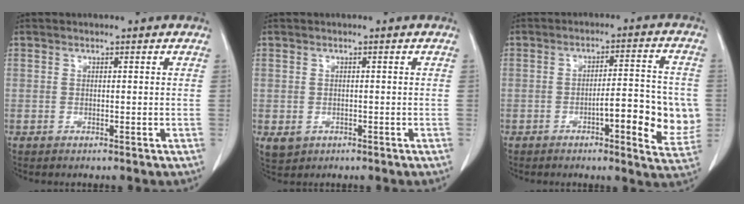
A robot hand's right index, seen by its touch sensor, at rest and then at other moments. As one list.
[{"total": 2.3, "force": [-0.8, 2.0, 0.9], "torque": [-0.017, -0.001, -0.001]}, {"total": 10.8, "force": [-2.3, 2.4, 10.2], "torque": [-0.124, 0.011, -0.027]}]